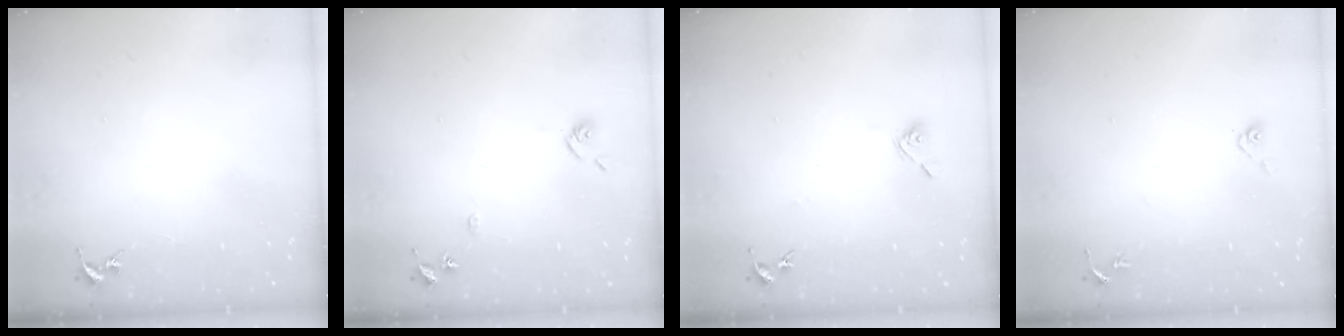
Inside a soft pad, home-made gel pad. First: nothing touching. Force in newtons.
{"total": 6.8, "press": 6.8, "slide": 0.6}
{"total": 7.0, "press": 6.8, "slide": 1.8}
{"total": 3.7, "press": 3.5, "slide": 1.4}